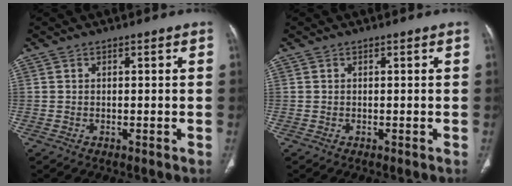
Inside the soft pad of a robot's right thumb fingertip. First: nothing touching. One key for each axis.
{"total": 0.0}